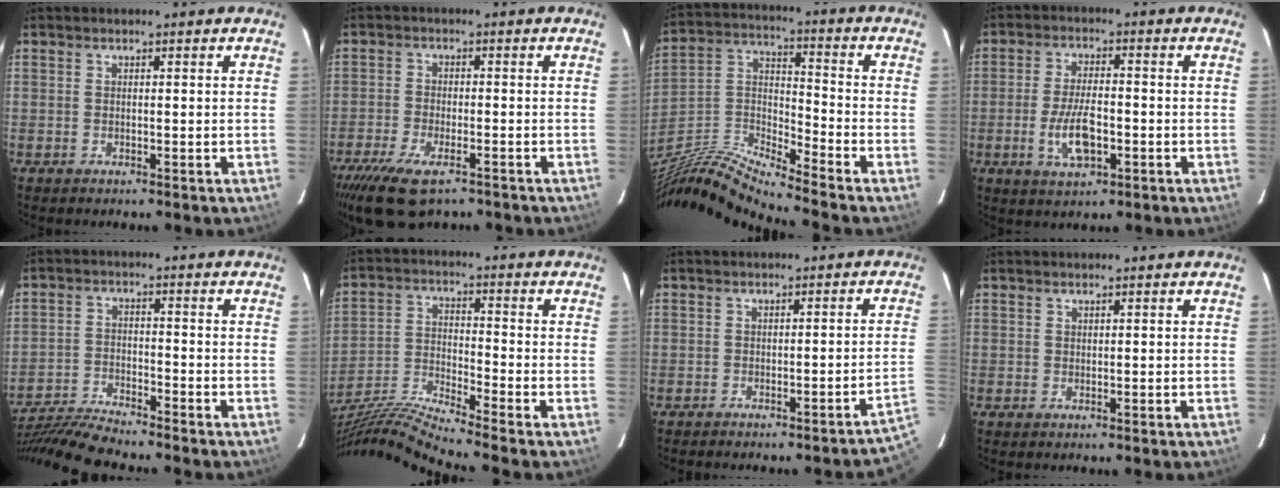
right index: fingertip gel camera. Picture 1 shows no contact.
{"total": 10.9, "force": [-7.6, 3.8, 6.7], "torque": [-0.159, -0.027, -0.137]}
{"total": 15.2, "force": [-13.3, -0.7, 7.3], "torque": [-0.167, -0.006, -0.268]}
{"total": 8.2, "force": [-2.5, 3.5, 7.0], "torque": [-0.143, -0.005, -0.042]}
{"total": 10.1, "force": [-9.7, -0.3, 2.9], "torque": [-0.081, -0.006, -0.188]}
{"total": 14.0, "force": [-12.5, -3.1, 5.5], "torque": [-0.116, -0.025, -0.238]}
{"total": 5.9, "force": [-4.5, -0.5, 3.8], "torque": [-0.048, -0.003, -0.050]}
{"total": 0.0}